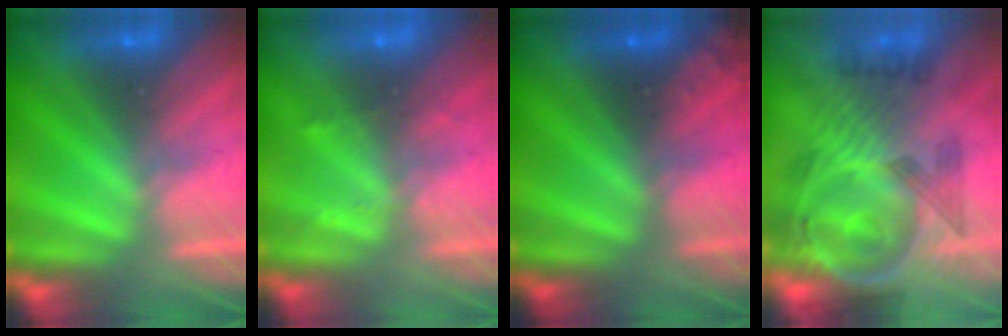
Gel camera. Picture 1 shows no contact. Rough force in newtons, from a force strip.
{"total": 2.3}
{"total": 2.3}
{"total": 6.7}